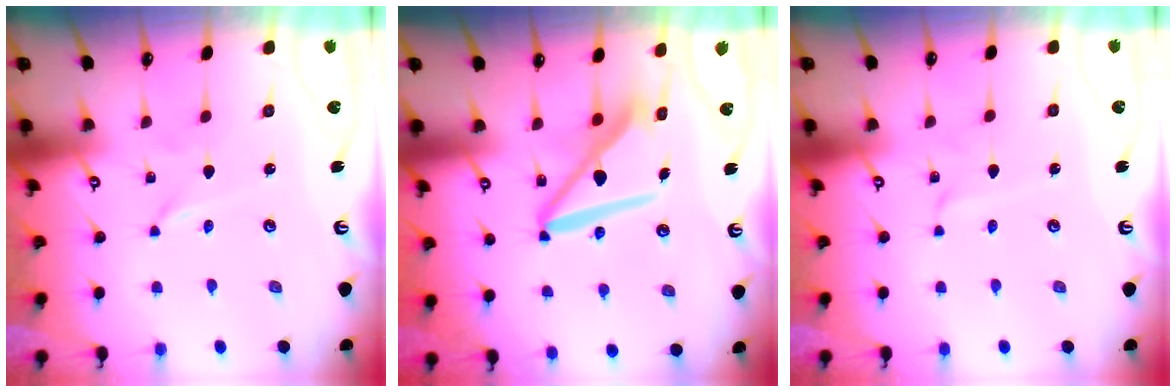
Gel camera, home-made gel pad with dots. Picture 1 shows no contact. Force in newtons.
{"total": 12.8, "press": 12.8, "slide": 1.3}
{"total": 2.4, "press": 2.4, "slide": 0.3}